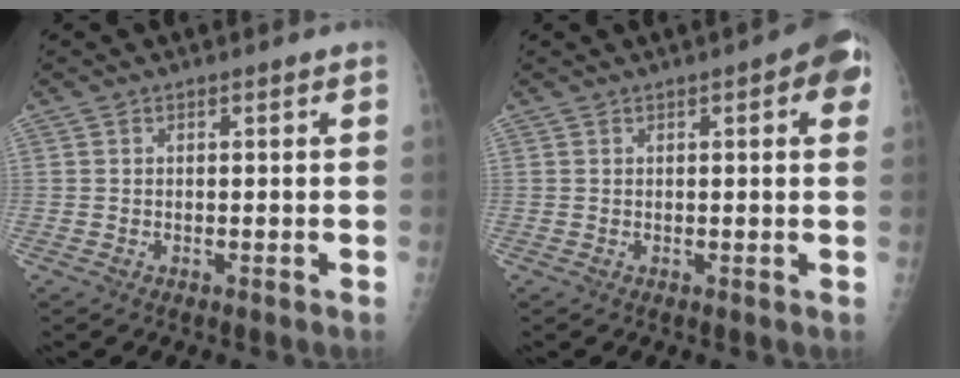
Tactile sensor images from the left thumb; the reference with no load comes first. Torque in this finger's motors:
{"motor_torque": [1.59, 1.59, 0.62, -0.47, 0.03]}